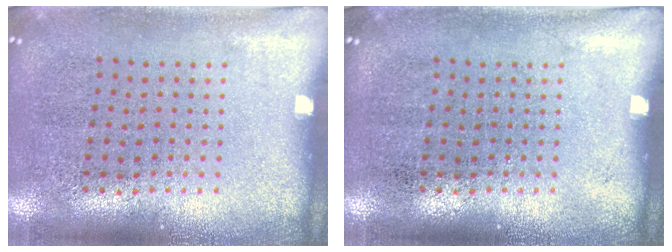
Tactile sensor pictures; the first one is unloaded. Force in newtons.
{"total": 0.0}